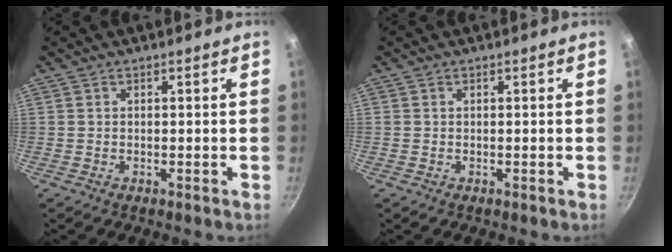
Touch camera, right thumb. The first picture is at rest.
{"total": 0.0}